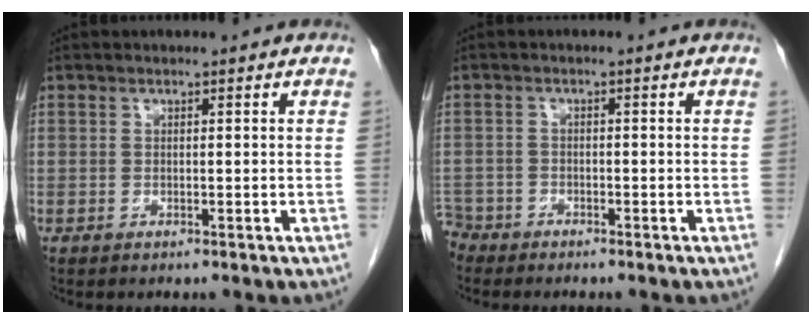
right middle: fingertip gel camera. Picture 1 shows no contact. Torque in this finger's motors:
{"motor_torque": [0.17, -0.15, 0.01, -0.03]}